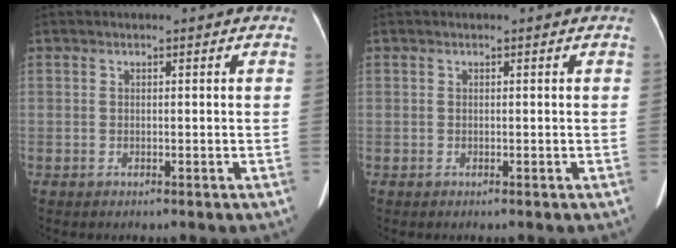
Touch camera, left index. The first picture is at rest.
{"total": 0.0}